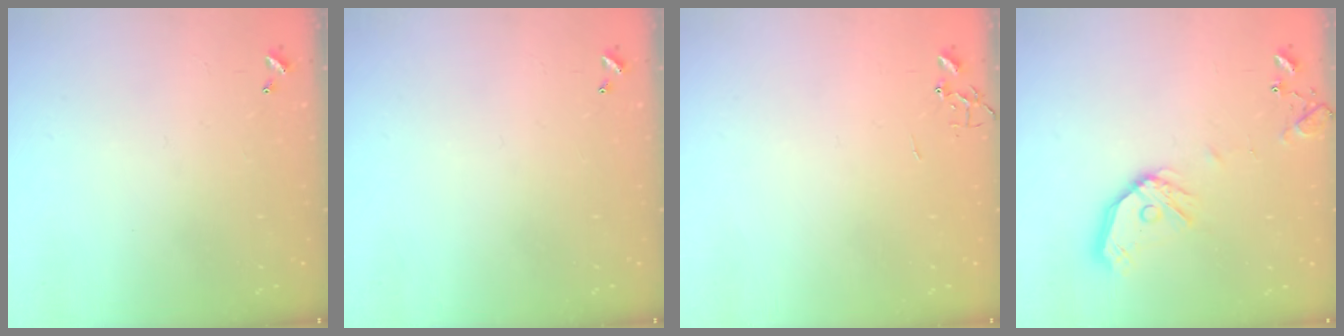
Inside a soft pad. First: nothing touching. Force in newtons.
{"total": 0.0}
{"total": 0.0}
{"total": 13.4, "press": 13.2, "slide": 2.1}